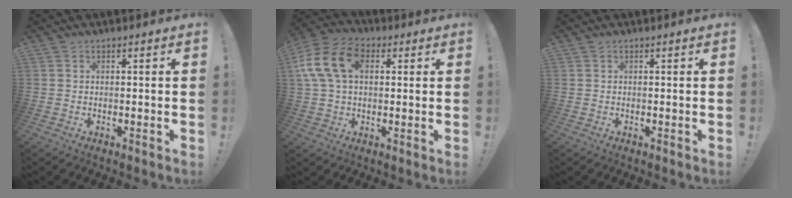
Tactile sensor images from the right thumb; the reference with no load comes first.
{"total": 15.4, "force": [3.8, 10.4, 10.7], "torque": [-0.213, 0.007, 0.072]}
{"total": 0.0}